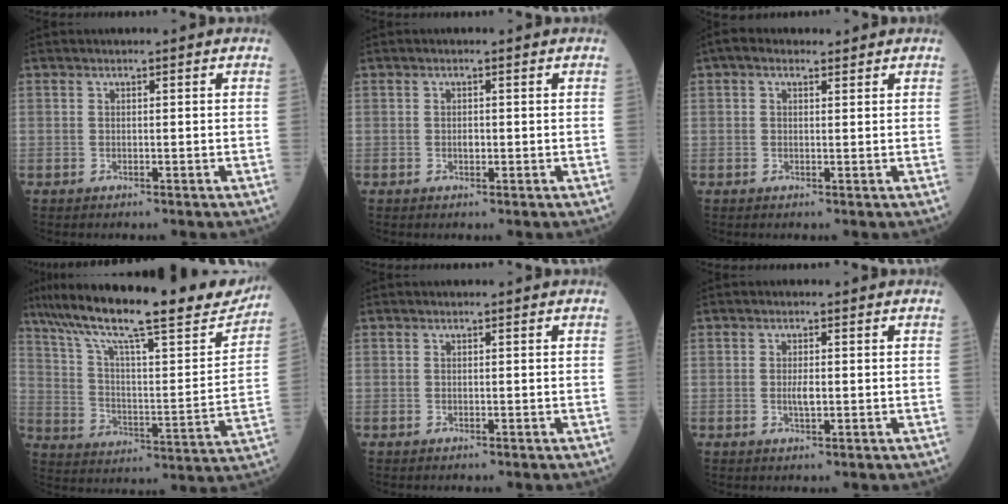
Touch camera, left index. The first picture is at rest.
{"total": 0.9, "force": [-0.1, 0.6, 0.7], "torque": [-0.015, 0.000, -0.002]}
{"total": 2.4, "force": [1.5, 1.3, 1.4], "torque": [-0.034, 0.022, 0.025]}
{"total": 26.7, "force": [21.9, 4.1, 14.8], "torque": [-0.250, -0.006, 0.316]}
{"total": 0.0}
{"total": 1.9, "force": [-0.2, 0.5, 1.9], "torque": [-0.040, -0.001, -0.002]}